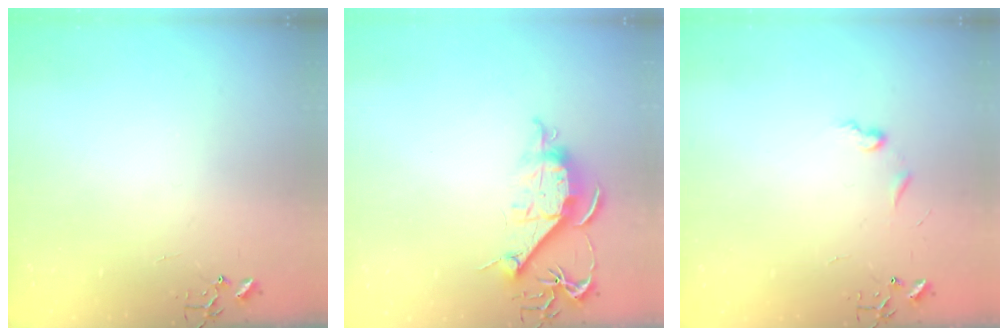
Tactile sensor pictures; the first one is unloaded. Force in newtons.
{"total": 11.1, "press": 11.1, "slide": 0.9}
{"total": 6.1, "press": 6.1, "slide": 0.7}